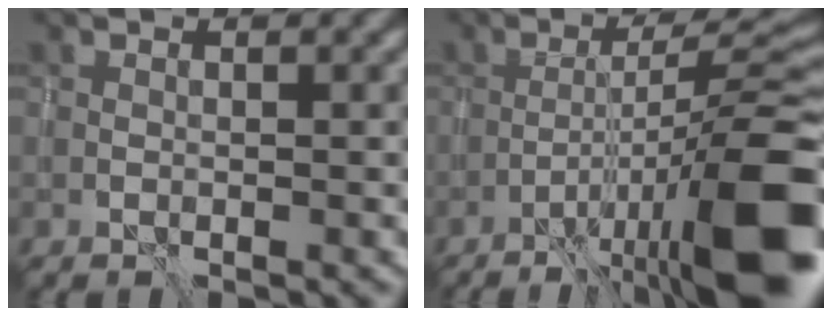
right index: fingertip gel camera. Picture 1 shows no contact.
{"total": 13.6, "force": [-6.8, 2.5, 11.4], "torque": [-0.175, 0.010, -0.105]}